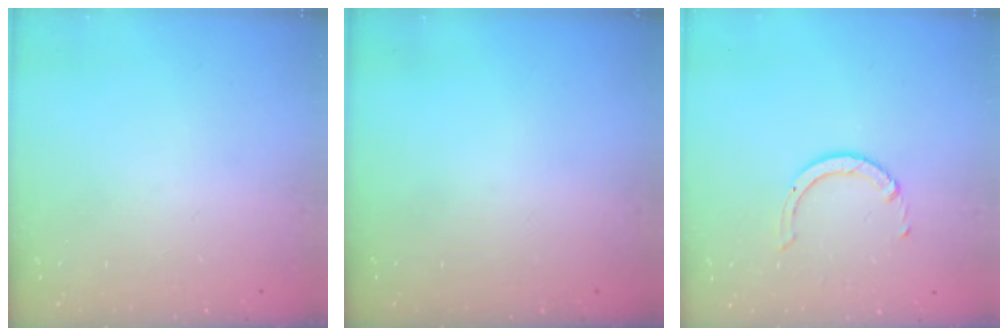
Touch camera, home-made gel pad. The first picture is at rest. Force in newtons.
{"total": 0.0}
{"total": 2.3, "press": 2.3, "slide": 0.3}